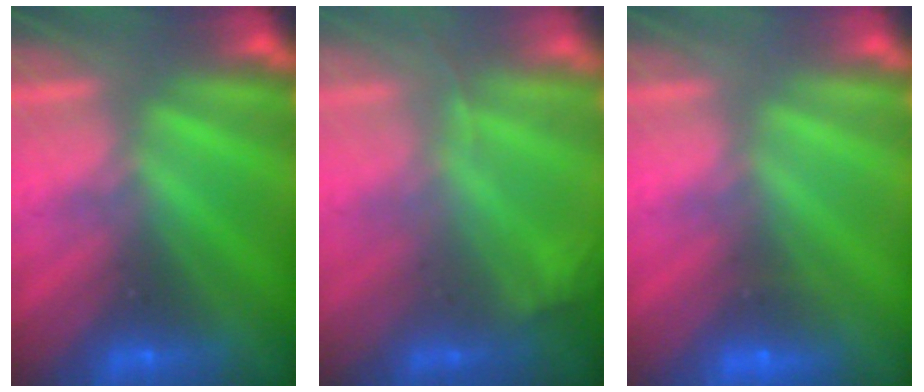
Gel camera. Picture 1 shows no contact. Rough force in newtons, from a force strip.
{"total": 1.1}
{"total": 1.8}